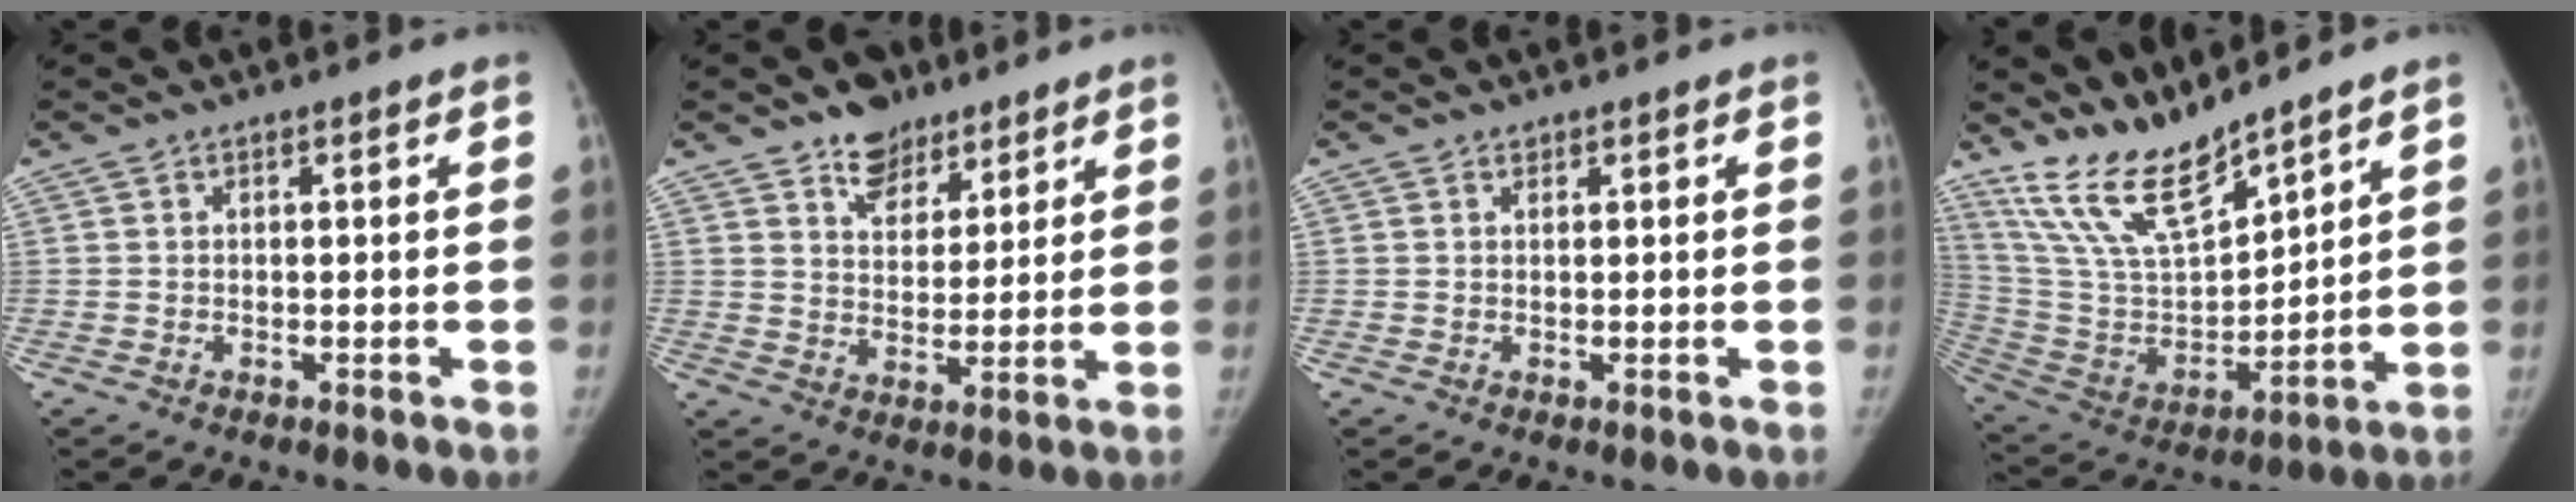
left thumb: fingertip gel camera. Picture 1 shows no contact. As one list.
[{"total": 8.5, "force": [6.2, 5.1, 3.0], "torque": [-0.016, -0.038, 0.103]}, {"total": 0.7, "force": [0.6, 0.4, 0.2], "torque": [0.000, -0.005, 0.008]}, {"total": 15.3, "force": [13.2, 3.2, 6.9], "torque": [-0.113, -0.076, 0.271]}]